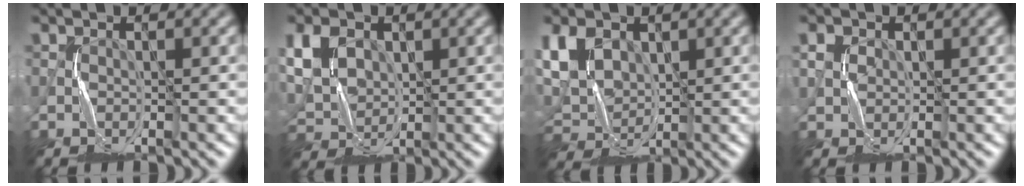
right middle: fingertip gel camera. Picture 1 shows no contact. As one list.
[{"total": 6.4, "force": [2.0, 4.6, 3.9], "torque": [-0.112, 0.013, 0.033]}, {"total": 6.2, "force": [2.1, 4.5, 3.8], "torque": [-0.106, 0.006, 0.037]}, {"total": 1.4, "force": [0.6, 1.2, 0.4], "torque": [-0.016, -0.002, 0.010]}]